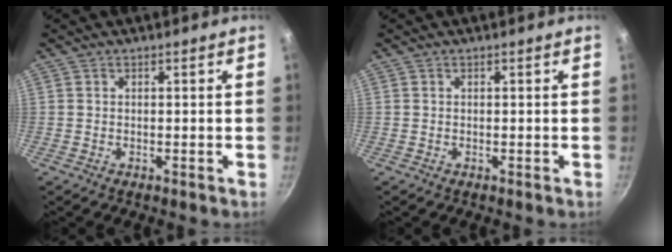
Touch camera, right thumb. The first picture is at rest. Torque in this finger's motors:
{"motor_torque": [-0.03, 0.03, 0.00, 0.00, 0.00]}